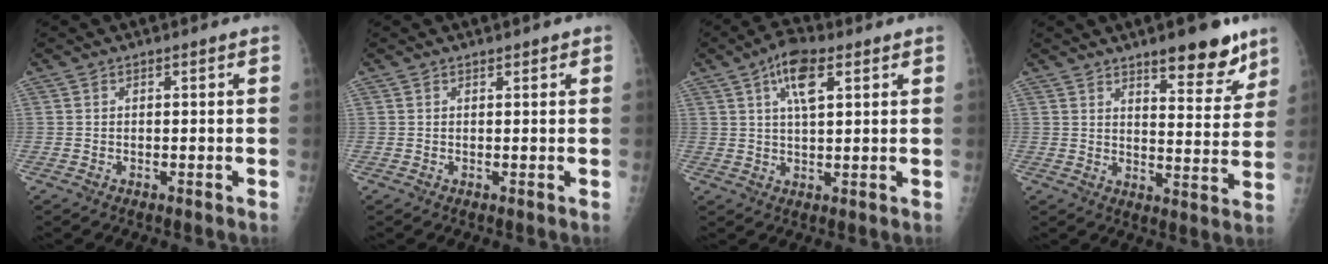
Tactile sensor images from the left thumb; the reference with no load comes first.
{"total": 0.8, "force": [0.6, 0.3, 0.4], "torque": [-0.004, -0.002, 0.006]}
{"total": 7.8, "force": [3.4, 3.1, 6.3], "torque": [-0.106, 0.000, 0.057]}
{"total": 11.1, "force": [7.8, 3.6, 7.0], "torque": [-0.062, -0.051, 0.112]}